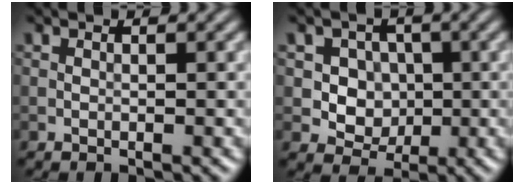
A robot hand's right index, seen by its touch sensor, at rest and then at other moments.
{"total": 4.4, "force": [0.5, 3.9, 2.1], "torque": [-0.025, -0.002, 0.009]}